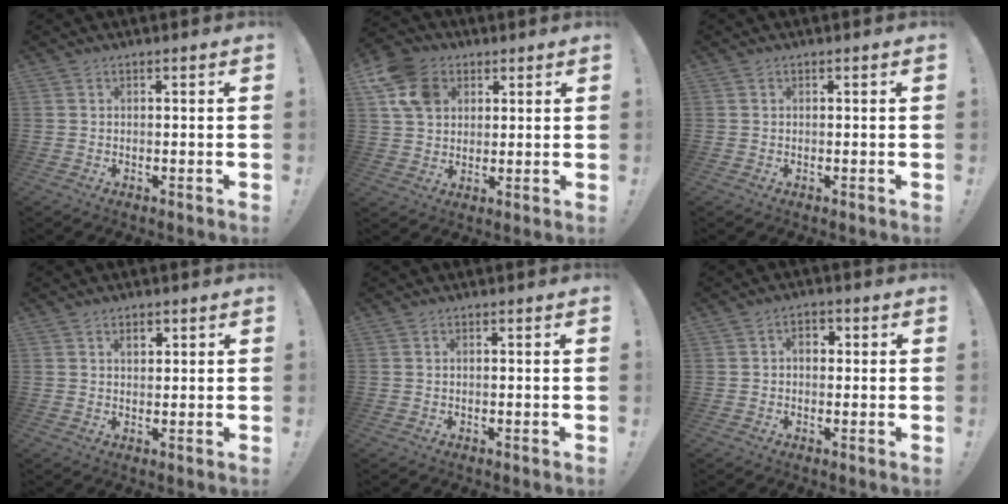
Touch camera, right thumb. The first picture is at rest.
{"total": 11.8, "force": [5.0, 8.9, 5.9], "torque": [-0.096, -0.016, 0.099]}
{"total": 0.0}
{"total": 2.6, "force": [1.6, 1.2, 1.7], "torque": [-0.013, -0.006, 0.023]}
{"total": 0.0}
{"total": 3.1, "force": [0.5, 2.1, 2.3], "torque": [-0.028, 0.001, 0.005]}